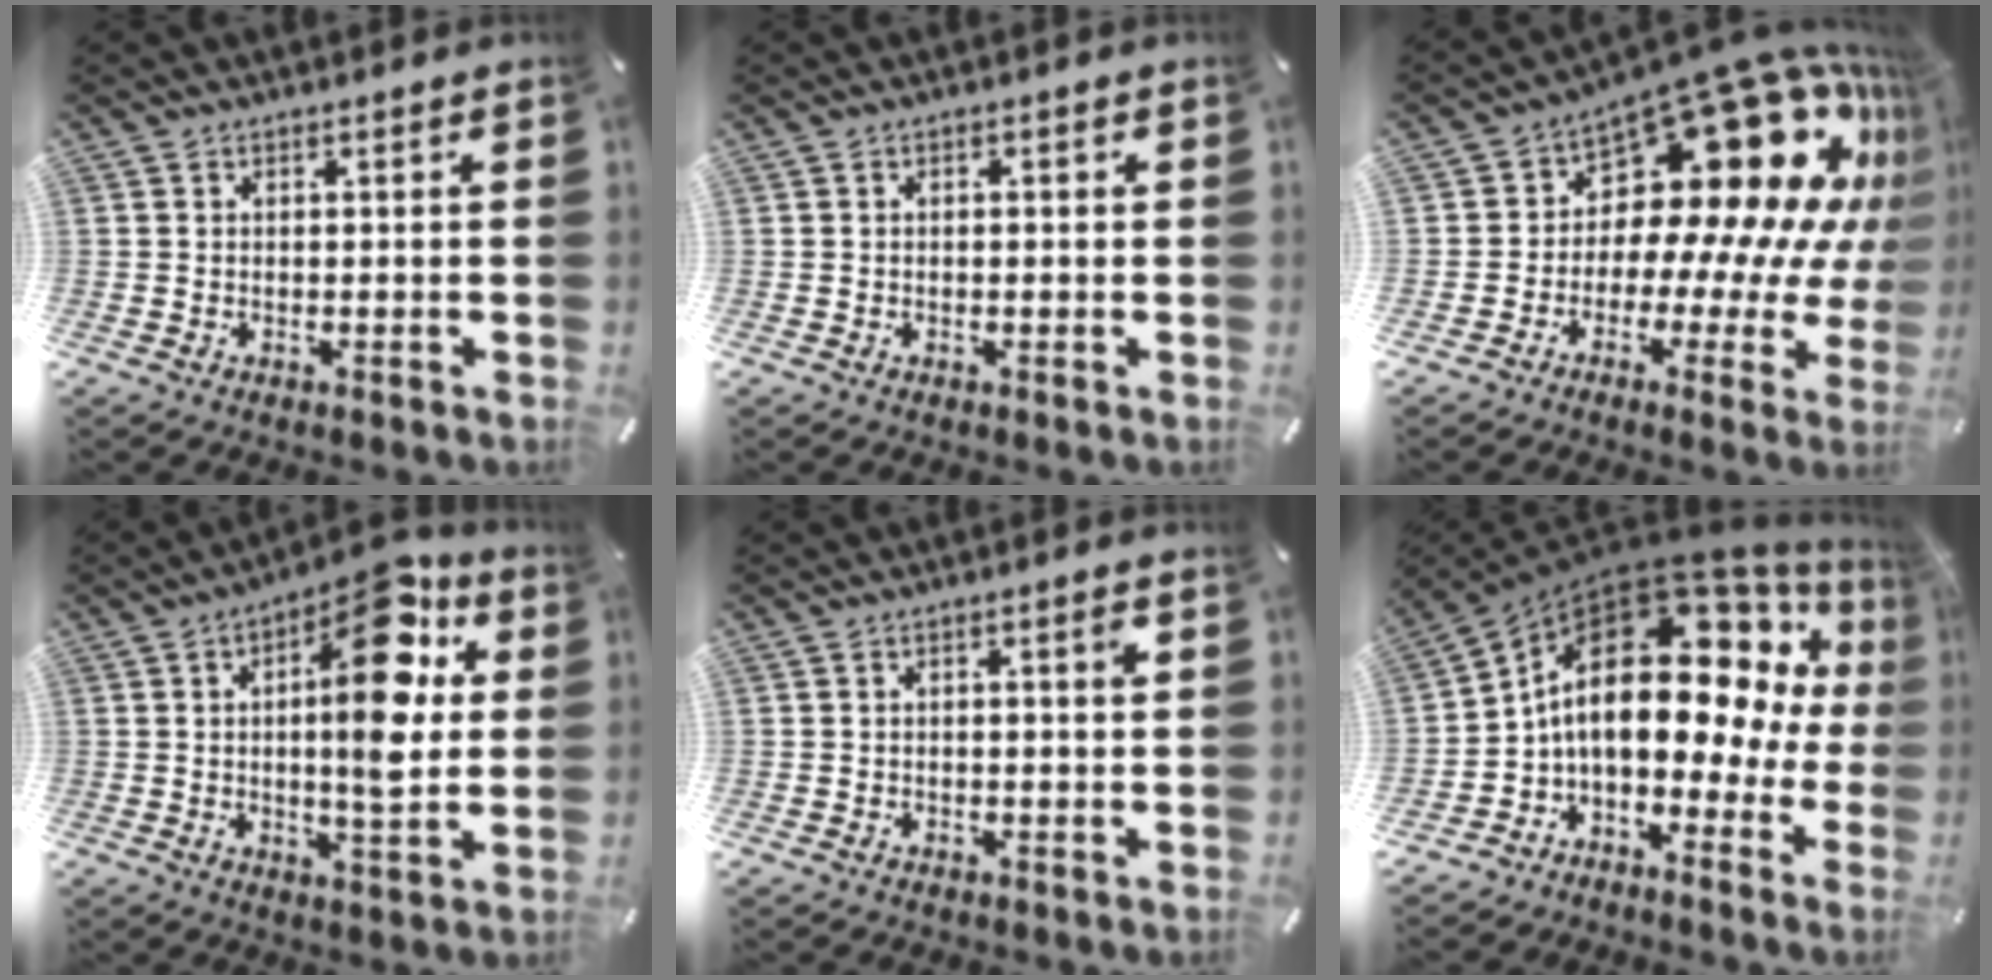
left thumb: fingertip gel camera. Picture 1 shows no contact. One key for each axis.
{"total": 0.7, "fx": -0.2, "fy": 0.3, "fz": 0.6, "tx": -0.012, "ty": -0.001, "tz": -0.004}
{"total": 23.9, "fx": 10.2, "fy": 13.0, "fz": 17.3, "tx": -0.233, "ty": -0.111, "tz": 0.188}
{"total": 17.7, "fx": 5.9, "fy": 6.6, "fz": 15.4, "tx": -0.203, "ty": -0.036, "tz": 0.088}
{"total": 2.0, "fx": 0.3, "fy": 0.3, "fz": 1.9, "tx": -0.036, "ty": 0.002, "tz": 0.003}
{"total": 19.7, "fx": 3.3, "fy": 11.5, "fz": 15.6, "tx": -0.260, "ty": -0.029, "tz": 0.050}